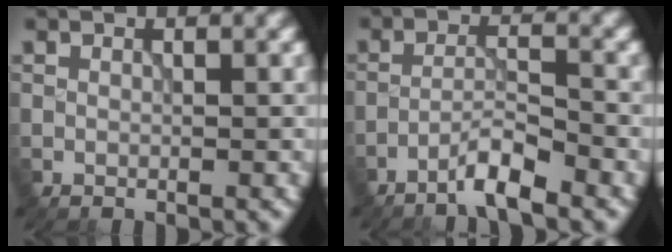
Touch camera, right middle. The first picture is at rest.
{"total": 3.1, "force": [-2.5, 0.1, 1.9], "torque": [-0.032, 0.008, -0.053]}